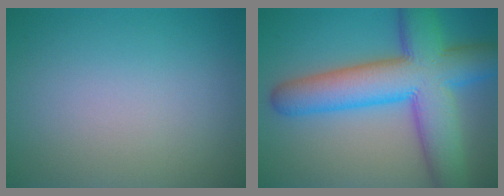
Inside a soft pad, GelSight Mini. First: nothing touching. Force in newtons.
{"total": 11.6, "press": 11.6, "slide": 0.3}